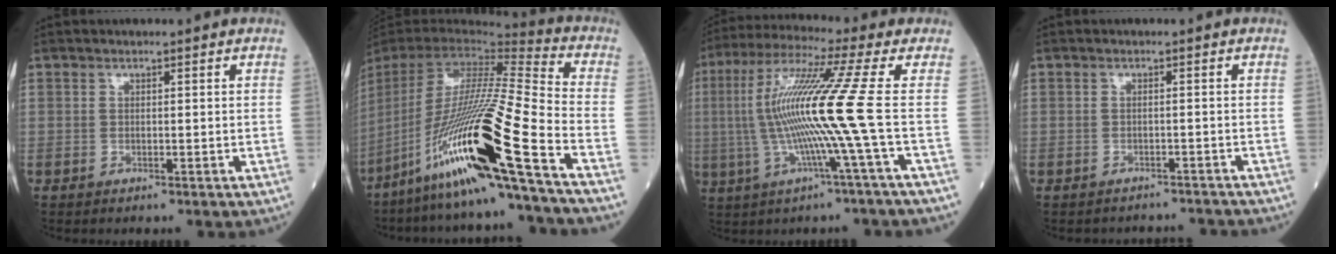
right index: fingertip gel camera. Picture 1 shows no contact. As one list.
[{"total": 25.6, "force": [-14.0, -0.5, 21.4], "torque": [-0.425, -0.051, -0.264]}, {"total": 14.0, "force": [-1.1, -2.8, 13.6], "torque": [-0.270, 0.001, -0.028]}, {"total": 4.4, "force": [-4.1, 1.4, -0.8], "torque": [0.013, 0.012, -0.050]}]